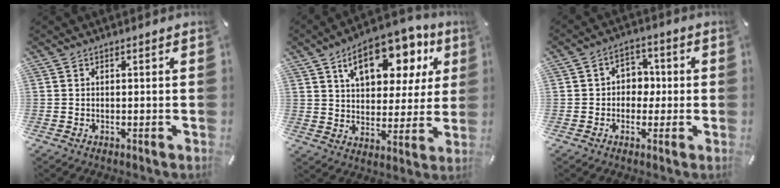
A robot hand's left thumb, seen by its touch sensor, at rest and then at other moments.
{"total": 17.2, "force": [9.1, 9.8, 10.8], "torque": [-0.167, -0.032, 0.154]}
{"total": 5.6, "force": [-0.5, 4.9, 2.6], "torque": [-0.033, 0.010, -0.014]}